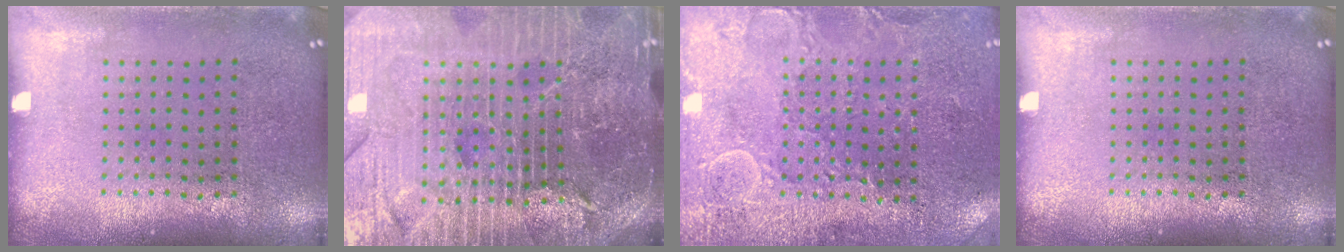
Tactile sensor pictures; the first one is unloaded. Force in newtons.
{"total": 5.9, "press": 5.3, "slide": 2.8}
{"total": 2.7, "press": 2.6, "slide": 0.7}
{"total": 0.0}